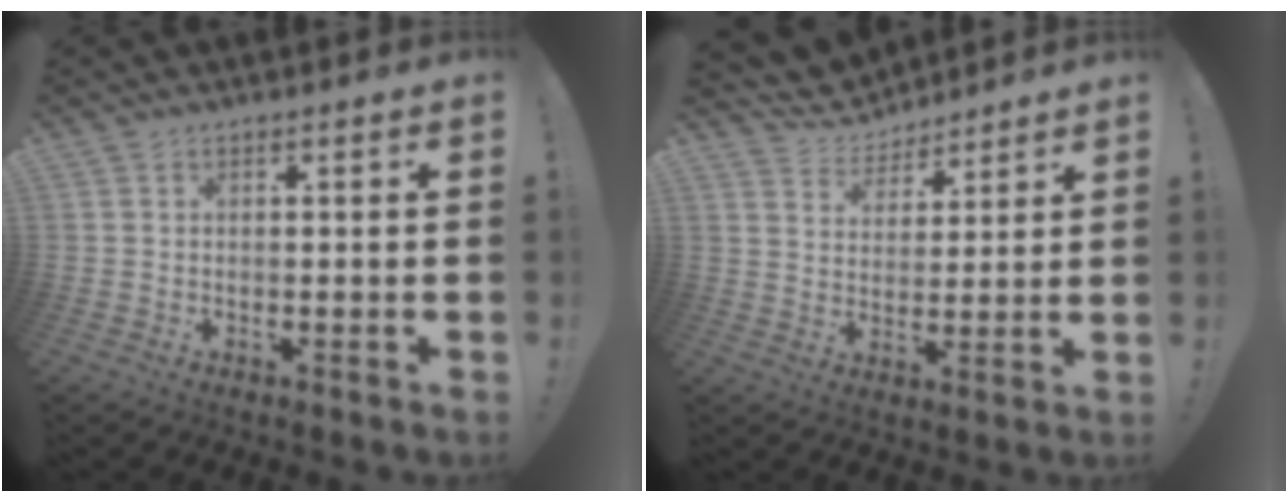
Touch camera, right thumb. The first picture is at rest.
{"total": 7.7, "force": [6.5, 4.2, 0.6], "torque": [-0.024, -0.051, 0.126]}